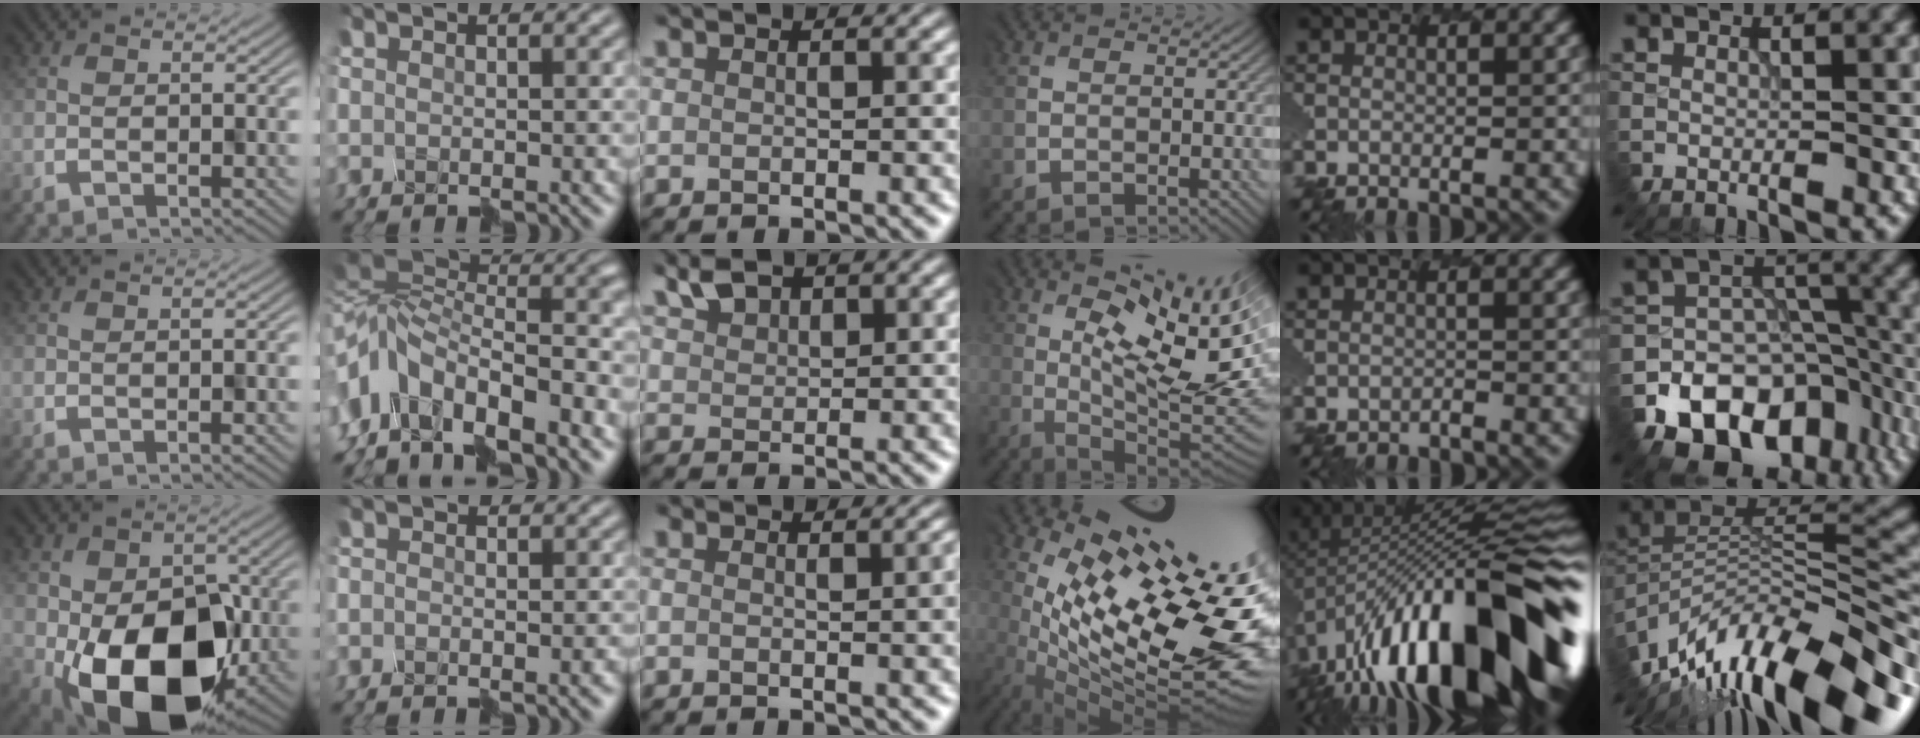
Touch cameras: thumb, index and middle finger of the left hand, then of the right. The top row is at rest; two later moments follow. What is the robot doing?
{"motion": "disassemble", "object": "hinged tin"}